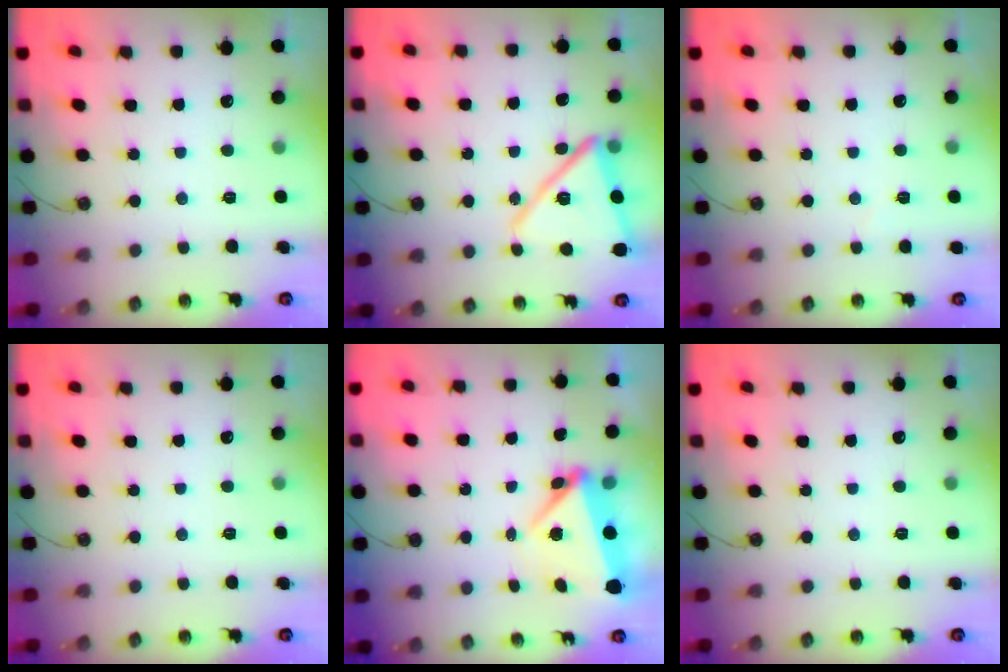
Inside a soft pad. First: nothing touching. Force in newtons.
{"total": 16.6, "press": 16.5, "slide": 1.1}
{"total": 2.8, "press": 2.7, "slide": 0.8}
{"total": 0.0}
{"total": 6.4, "press": 6.4, "slide": 0.1}
{"total": 0.0}